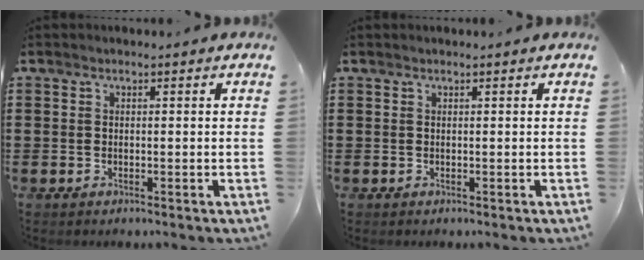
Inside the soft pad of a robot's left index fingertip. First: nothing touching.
{"total": 0.0}